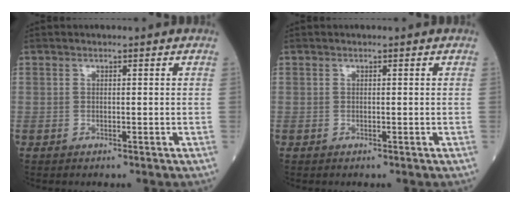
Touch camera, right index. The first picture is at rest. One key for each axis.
{"total": 0.0}